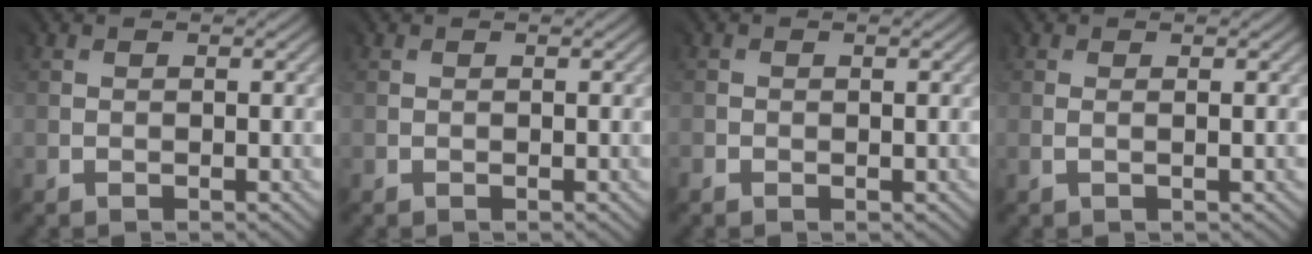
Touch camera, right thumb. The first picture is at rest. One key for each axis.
{"total": 0.0}
{"total": 0.7, "fx": -0.3, "fy": 0.1, "fz": -0.7, "tx": 0.011, "ty": -0.002, "tz": -0.007}
{"total": 1.3, "fx": 0.2, "fy": -1.1, "fz": -0.6, "tx": -0.003, "ty": 0.001, "tz": 0.004}